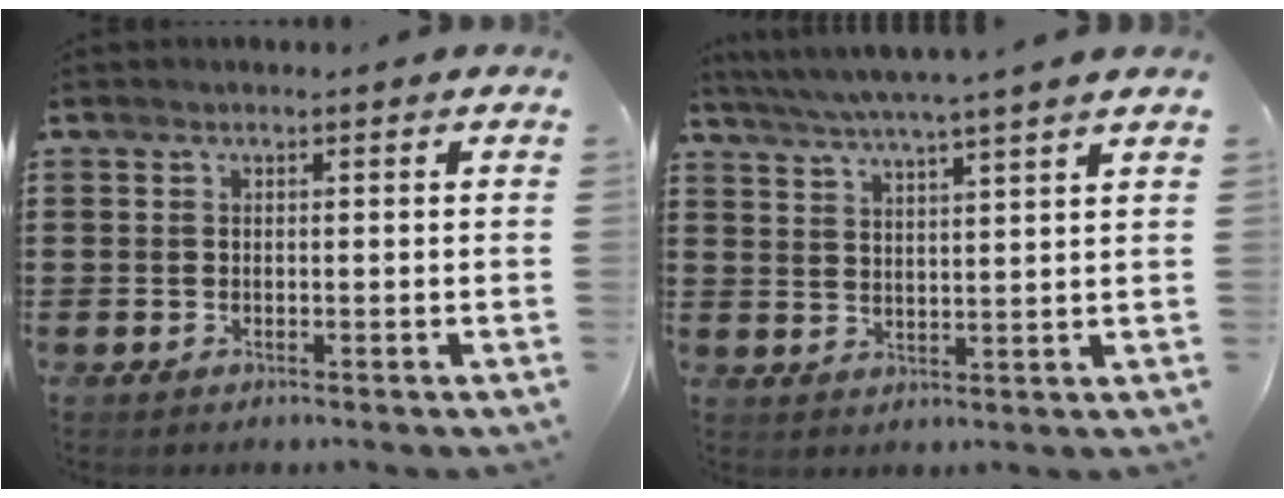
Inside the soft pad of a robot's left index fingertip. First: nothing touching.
{"total": 4.3, "force": [3.8, -0.9, 1.7], "torque": [-0.046, -0.021, 0.064]}